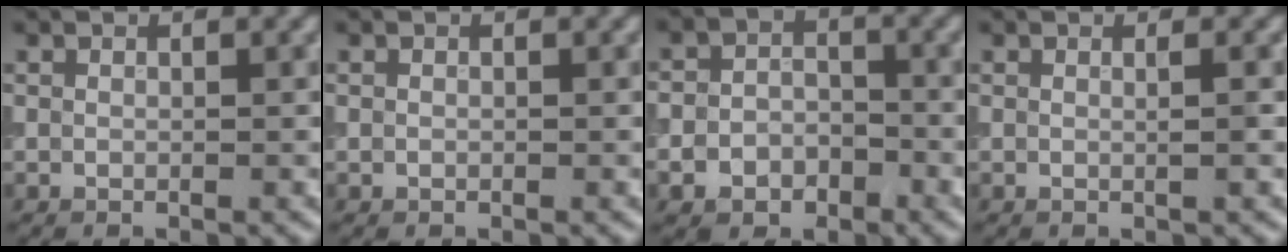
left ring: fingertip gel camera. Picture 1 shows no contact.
{"total": 0.0}
{"total": 3.9, "force": [-1.9, 3.0, 1.6], "torque": [-0.010, 0.000, -0.047]}
{"total": 1.1, "force": [0.1, 0.3, 1.1], "torque": [-0.013, -0.001, -0.006]}